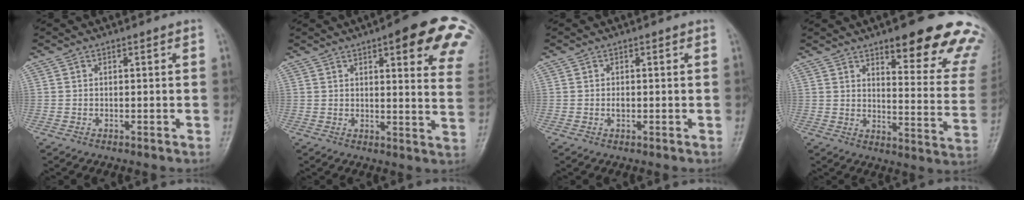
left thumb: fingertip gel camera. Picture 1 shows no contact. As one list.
[{"total": 18.4, "force": [9.9, 4.9, 14.7], "torque": [-0.149, -0.030, 0.104]}, {"total": 1.0, "force": [-0.1, 0.7, 0.7], "torque": [-0.010, 0.000, -0.003]}, {"total": 22.5, "force": [15.2, 6.3, 15.4], "torque": [-0.148, -0.070, 0.183]}]